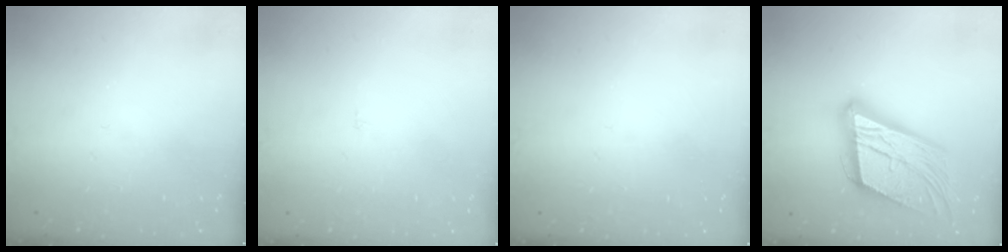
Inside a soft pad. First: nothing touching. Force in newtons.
{"total": 1.6, "press": 1.6, "slide": 0.1}
{"total": 1.6, "press": 1.6, "slide": 0.1}
{"total": 25.1, "press": 24.8, "slide": 4.1}